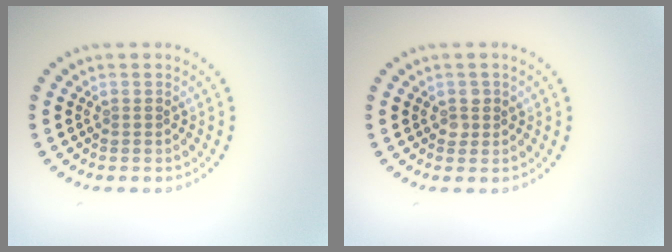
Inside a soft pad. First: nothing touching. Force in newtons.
{"total": 1.1, "press": 1.1, "slide": 0.2}